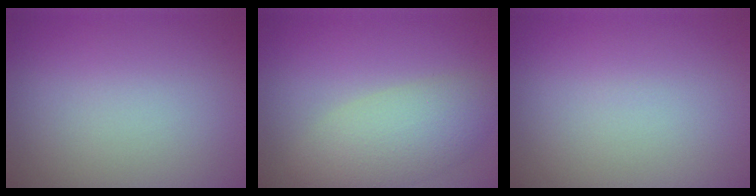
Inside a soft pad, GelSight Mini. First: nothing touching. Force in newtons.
{"total": 5.0, "press": 5.0, "slide": 0.3}
{"total": 0.0}